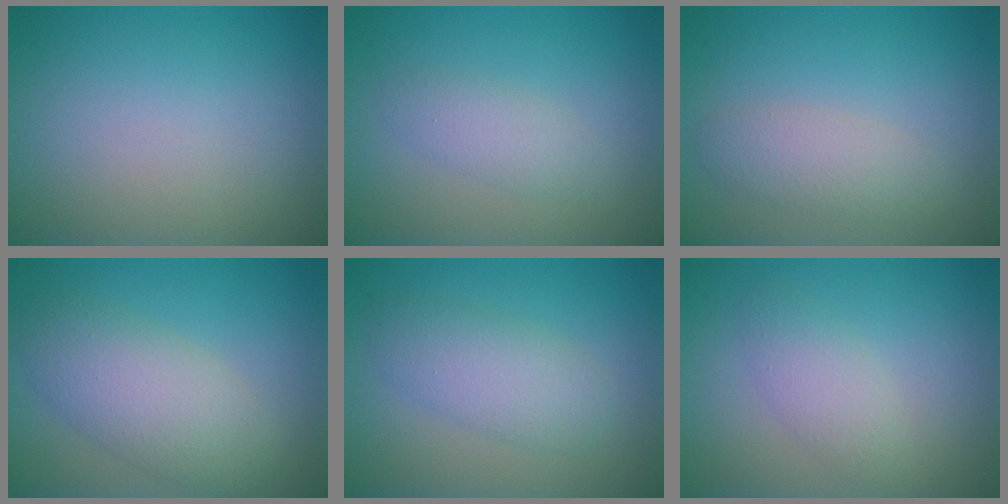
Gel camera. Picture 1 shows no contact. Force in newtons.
{"total": 1.9, "press": 1.9, "slide": 0.1}
{"total": 2.4, "press": 2.4, "slide": 0.1}
{"total": 5.5, "press": 5.5, "slide": 0.1}
{"total": 3.6, "press": 3.6, "slide": 0.0}
{"total": 2.2, "press": 2.2, "slide": 0.2}